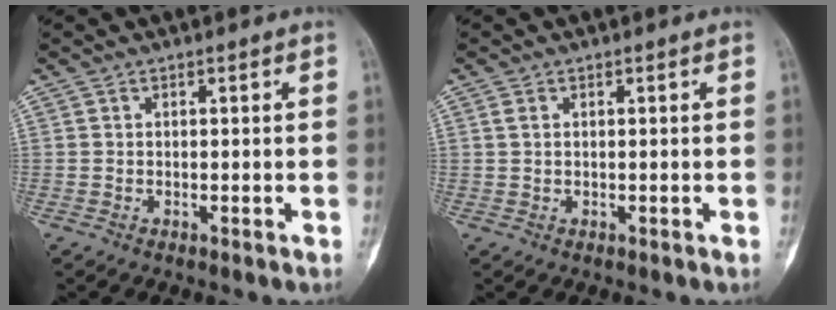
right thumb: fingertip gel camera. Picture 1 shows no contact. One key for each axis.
{"total": 1.1, "fx": 0.4, "fy": 0.6, "fz": 0.8, "tx": -0.019, "ty": 0.000, "tz": 0.011}